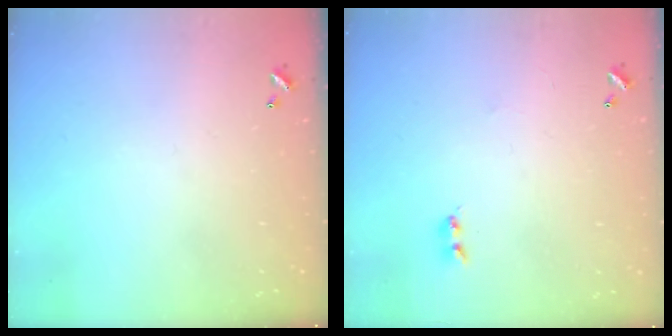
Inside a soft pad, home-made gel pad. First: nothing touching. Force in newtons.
{"total": 2.2, "press": 2.1, "slide": 0.6}